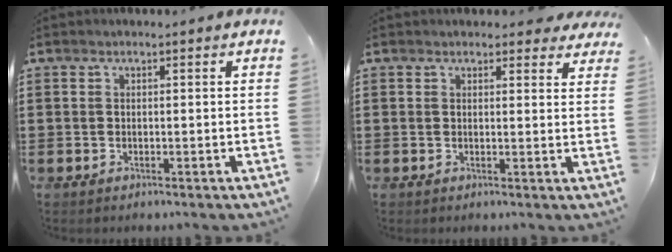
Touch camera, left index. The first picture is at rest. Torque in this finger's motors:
{"motor_torque": [2.14, 0.00, 0.17, -0.06]}